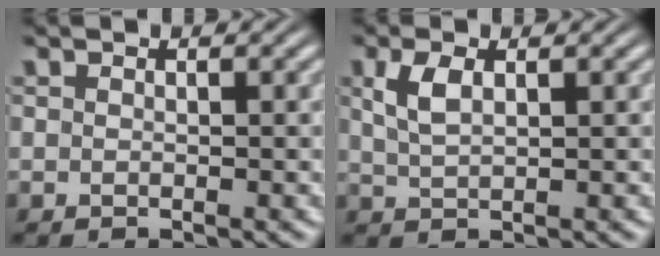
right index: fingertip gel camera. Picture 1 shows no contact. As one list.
[{"total": 2.1, "force": [0.8, 0.8, 1.8], "torque": [-0.040, -0.005, 0.023]}]